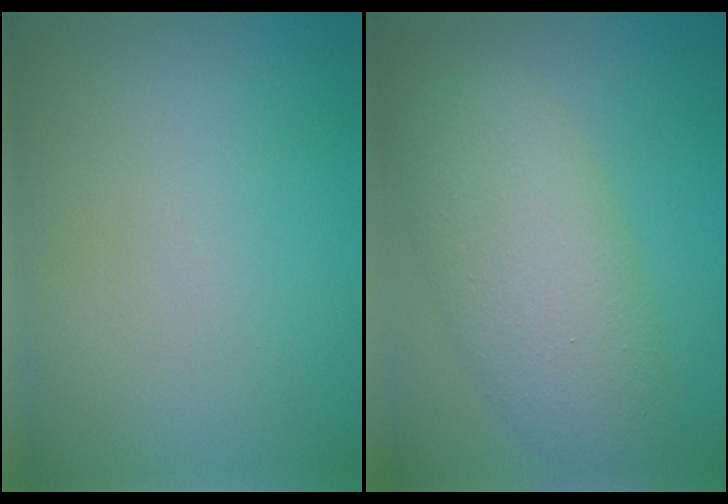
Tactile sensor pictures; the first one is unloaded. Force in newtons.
{"total": 6.7, "press": 6.7, "slide": 0.3}